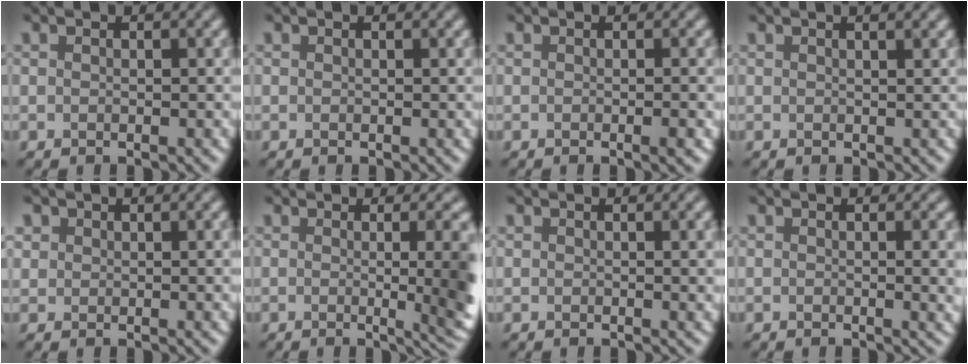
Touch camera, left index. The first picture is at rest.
{"total": 0.0}
{"total": 2.2, "force": [-0.3, 0.6, 2.0], "torque": [-0.014, -0.001, -0.006]}
{"total": 2.3, "force": [1.4, 0.9, 1.6], "torque": [-0.006, 0.007, -0.004]}
{"total": 1.8, "force": [1.0, 1.3, 0.8], "torque": [-0.015, 0.000, 0.017]}
{"total": 8.9, "force": [-0.2, 3.0, 8.4], "torque": [-0.062, 0.001, -0.006]}
{"total": 2.3, "force": [0.6, 0.7, 2.1], "torque": [-0.015, 0.003, 0.008]}
{"total": 3.4, "force": [0.2, 1.1, 3.2], "torque": [-0.025, 0.001, 0.001]}